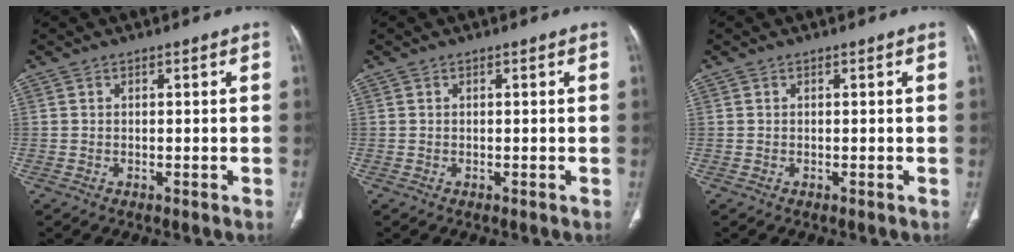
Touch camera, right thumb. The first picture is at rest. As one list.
[{"total": 0.0}, {"total": 0.0}]